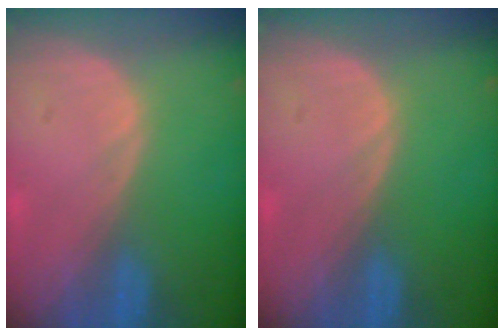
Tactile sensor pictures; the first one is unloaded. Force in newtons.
{"total": 0.0}